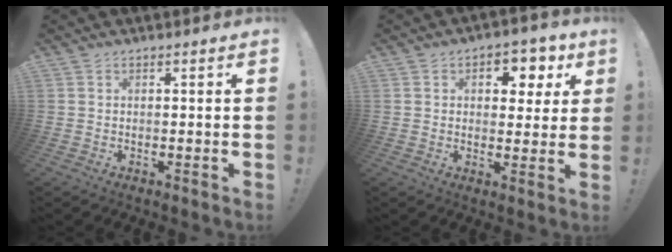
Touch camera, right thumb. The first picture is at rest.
{"total": 7.4, "force": [3.1, 5.2, 4.3], "torque": [-0.041, -0.018, 0.051]}